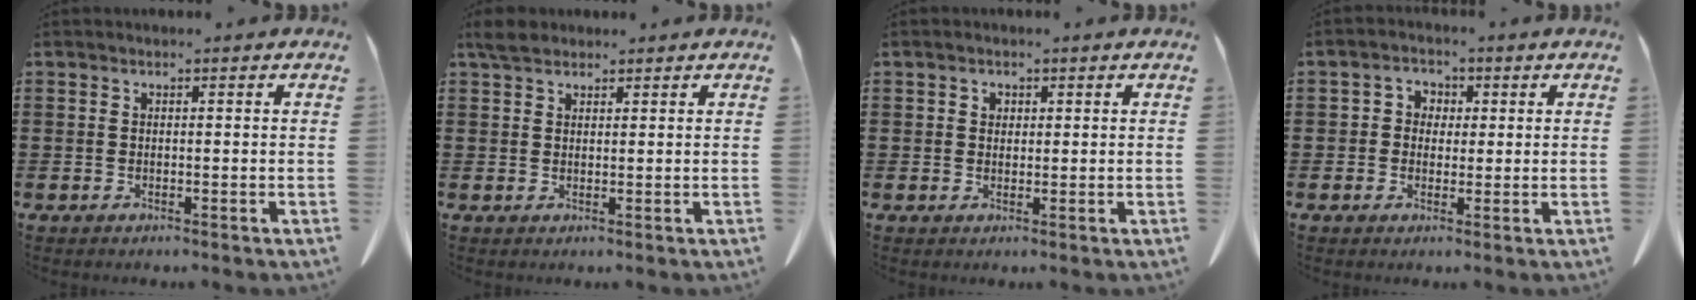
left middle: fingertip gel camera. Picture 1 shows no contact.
{"total": 2.6, "force": [2.1, 1.1, 1.1], "torque": [-0.027, 0.007, 0.040]}
{"total": 1.2, "force": [0.6, 1.0, 0.5], "torque": [-0.012, 0.006, 0.011]}
{"total": 2.4, "force": [0.1, 2.3, 0.7], "torque": [-0.026, 0.012, -0.004]}